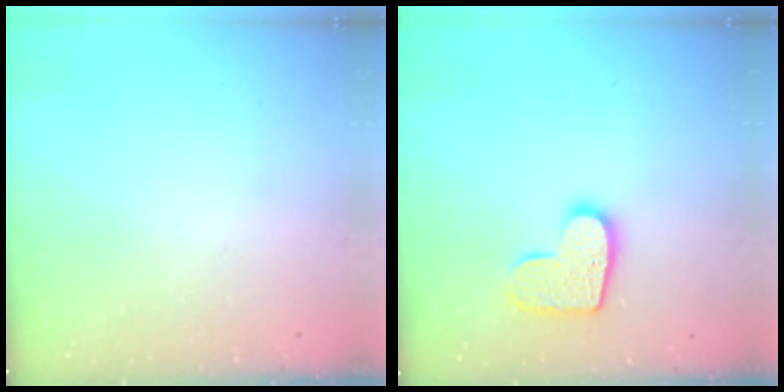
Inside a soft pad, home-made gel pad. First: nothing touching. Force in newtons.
{"total": 11.6, "press": 11.6, "slide": 0.6}